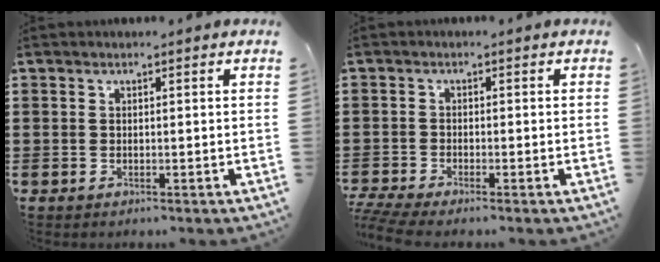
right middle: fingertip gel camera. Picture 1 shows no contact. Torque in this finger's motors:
{"motor_torque": [1.26, -0.57, 0.25, 0.19]}